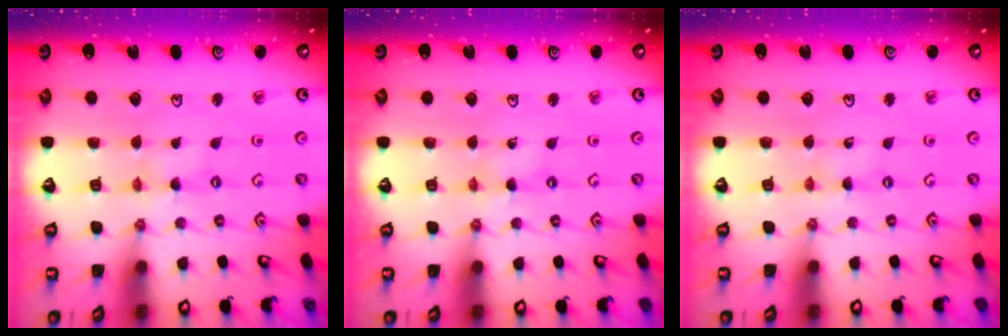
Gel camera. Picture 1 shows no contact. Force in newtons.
{"total": 0.0}
{"total": 0.0}